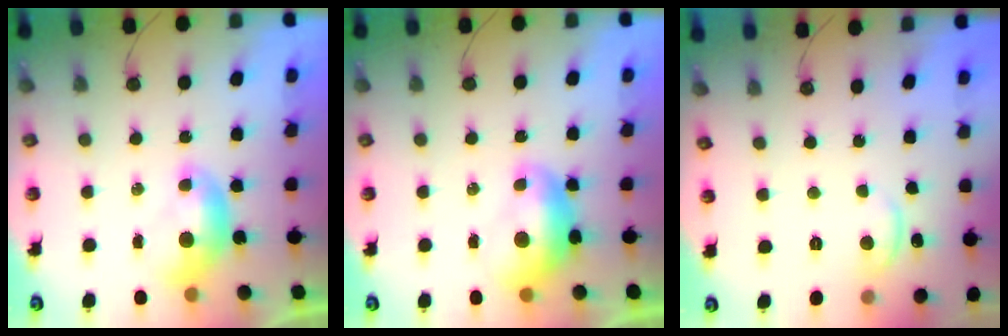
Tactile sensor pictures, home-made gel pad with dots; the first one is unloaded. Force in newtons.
{"total": 1.6, "press": 1.4, "slide": 0.6}
{"total": 0.6, "press": 0.2, "slide": 0.6}